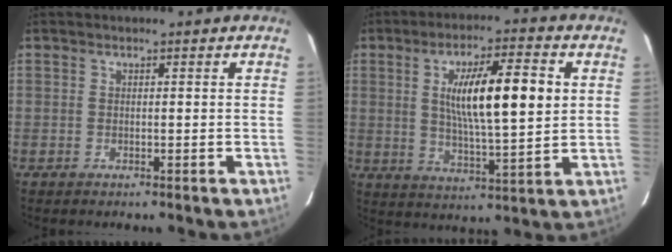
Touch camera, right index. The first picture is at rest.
{"total": 13.6, "force": [2.7, 2.0, 13.2], "torque": [-0.225, 0.005, 0.046]}